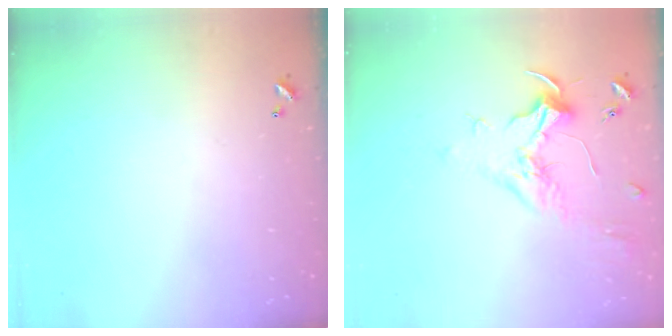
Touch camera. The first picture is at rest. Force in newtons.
{"total": 2.0, "press": 1.9, "slide": 0.7}